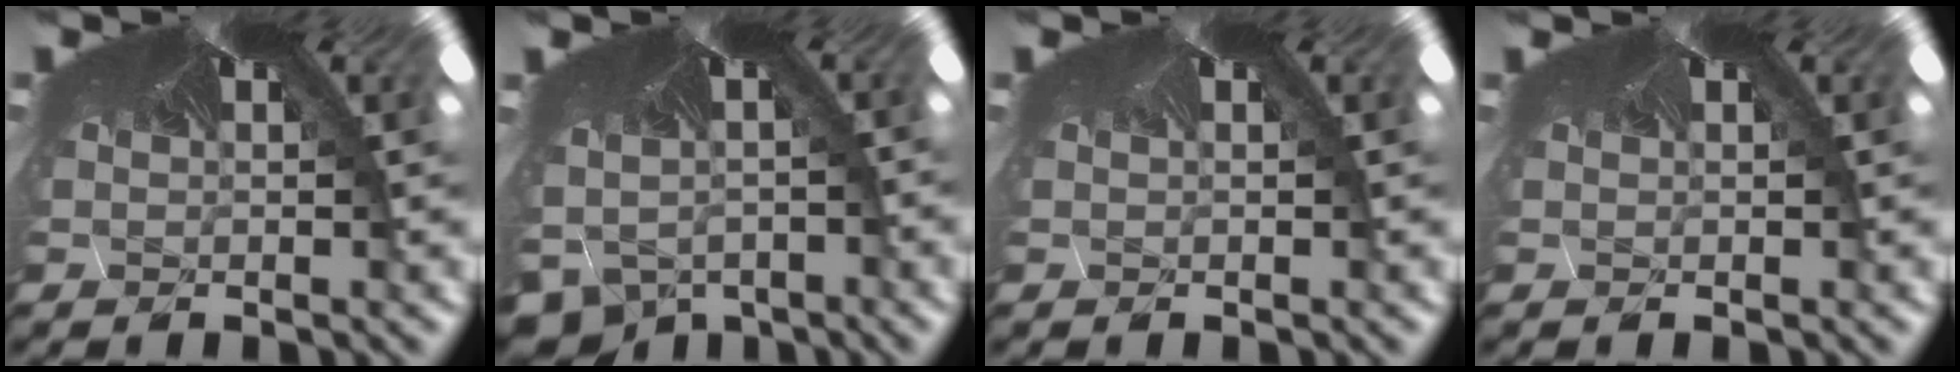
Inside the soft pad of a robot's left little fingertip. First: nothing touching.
{"total": 6.2, "force": [-6.1, 1.0, -0.3], "torque": [0.000, -0.086, -0.058]}
{"total": 0.0}
{"total": 0.0}